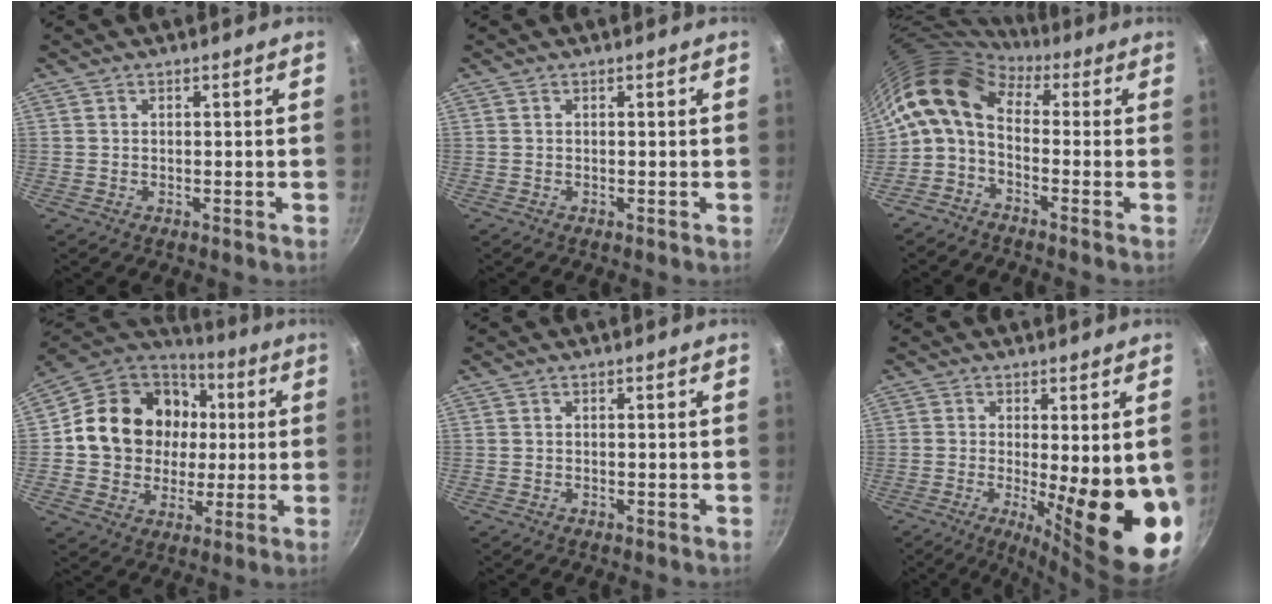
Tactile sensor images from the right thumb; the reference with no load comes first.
{"total": 0.0}
{"total": 9.7, "force": [1.2, 5.9, 7.7], "torque": [-0.139, 0.026, 0.003]}
{"total": 20.2, "force": [2.2, 17.5, 9.8], "torque": [-0.154, 0.027, 0.040]}
{"total": 0.0}
{"total": 17.1, "force": [-2.2, 5.1, 16.2], "torque": [-0.196, -0.031, -0.018]}